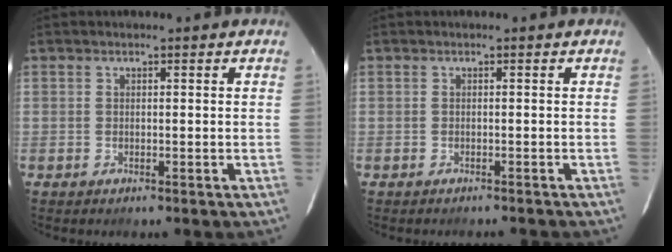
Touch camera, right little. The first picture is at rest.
{"total": 1.7, "force": [-1.6, 0.4, 0.5], "torque": [-0.017, -0.008, -0.021]}